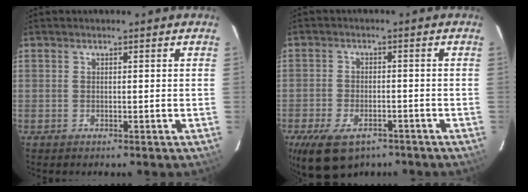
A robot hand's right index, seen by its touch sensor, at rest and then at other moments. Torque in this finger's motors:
{"motor_torque": [1.18, -0.95, 0.23, 0.08]}